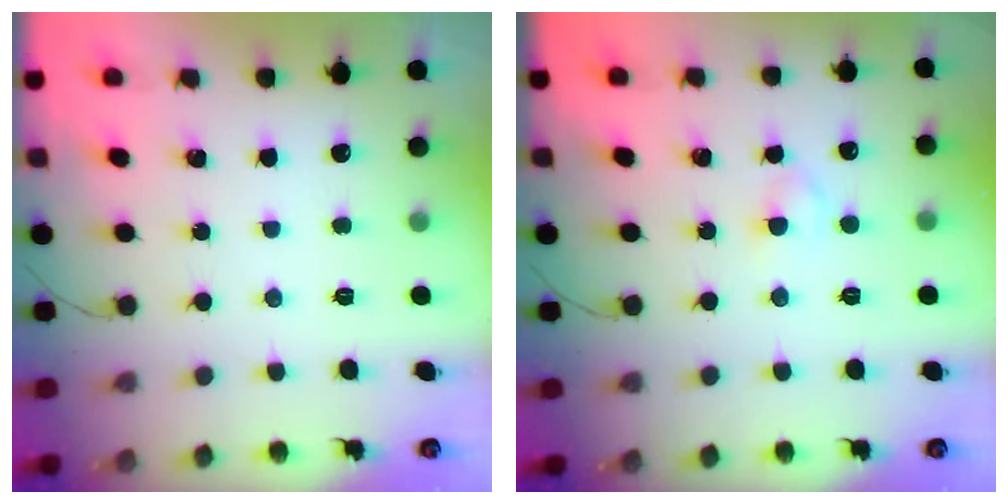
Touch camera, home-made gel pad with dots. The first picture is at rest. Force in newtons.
{"total": 2.7, "press": 2.4, "slide": 1.1}